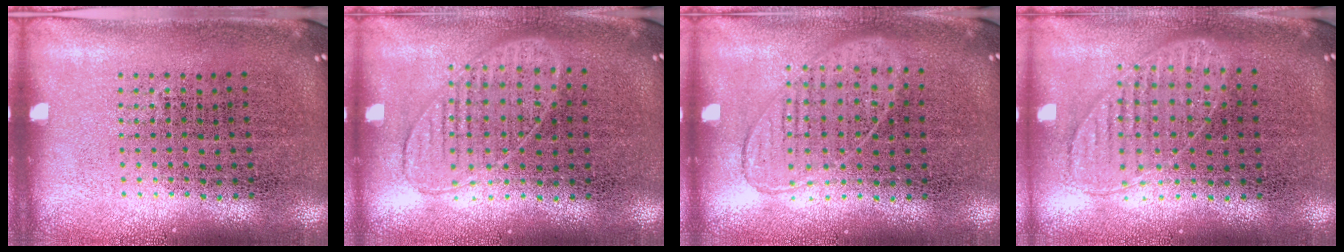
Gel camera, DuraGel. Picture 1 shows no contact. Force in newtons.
{"total": 0.9, "press": 0.8, "slide": 0.3}
{"total": 0.9, "press": 0.8, "slide": 0.4}
{"total": 0.9, "press": 0.9, "slide": 0.2}